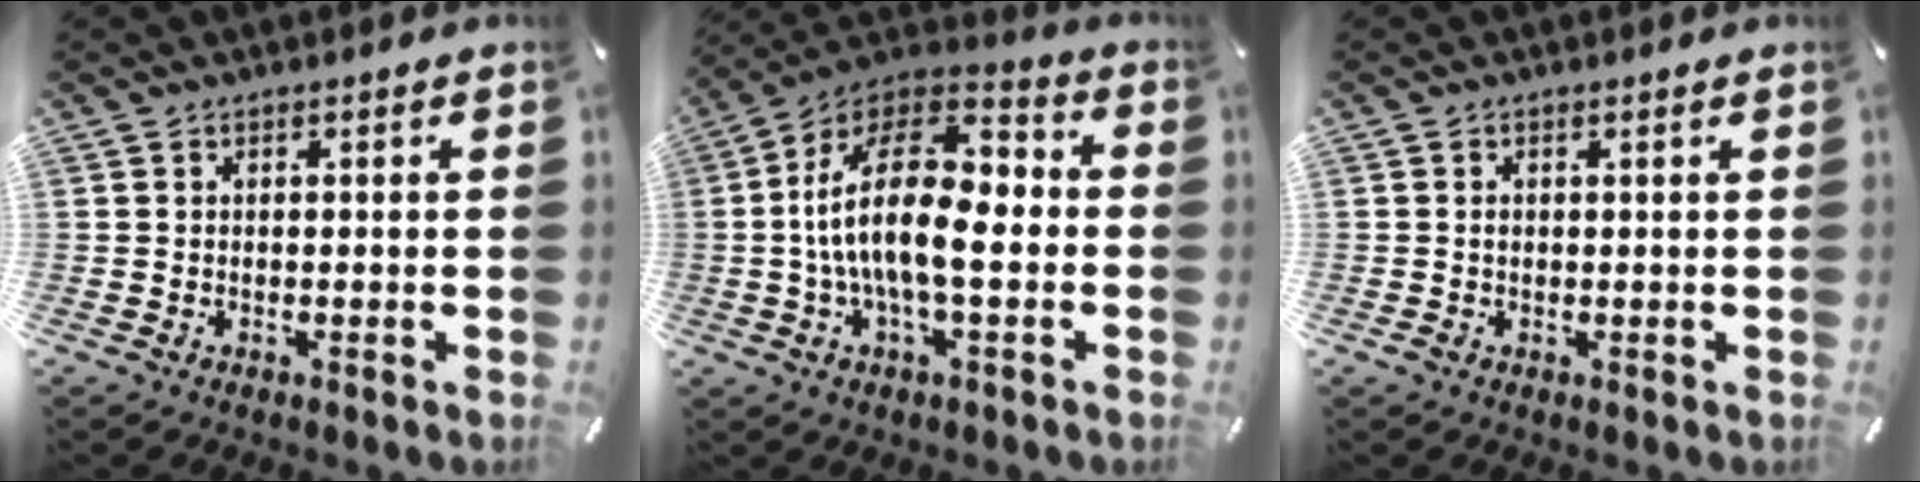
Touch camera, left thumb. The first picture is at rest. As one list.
[{"total": 18.0, "force": [-1.7, 8.6, 15.8], "torque": [-0.310, 0.002, -0.033]}, {"total": 1.0, "force": [0.0, 0.3, 0.9], "torque": [-0.017, 0.001, -0.001]}]